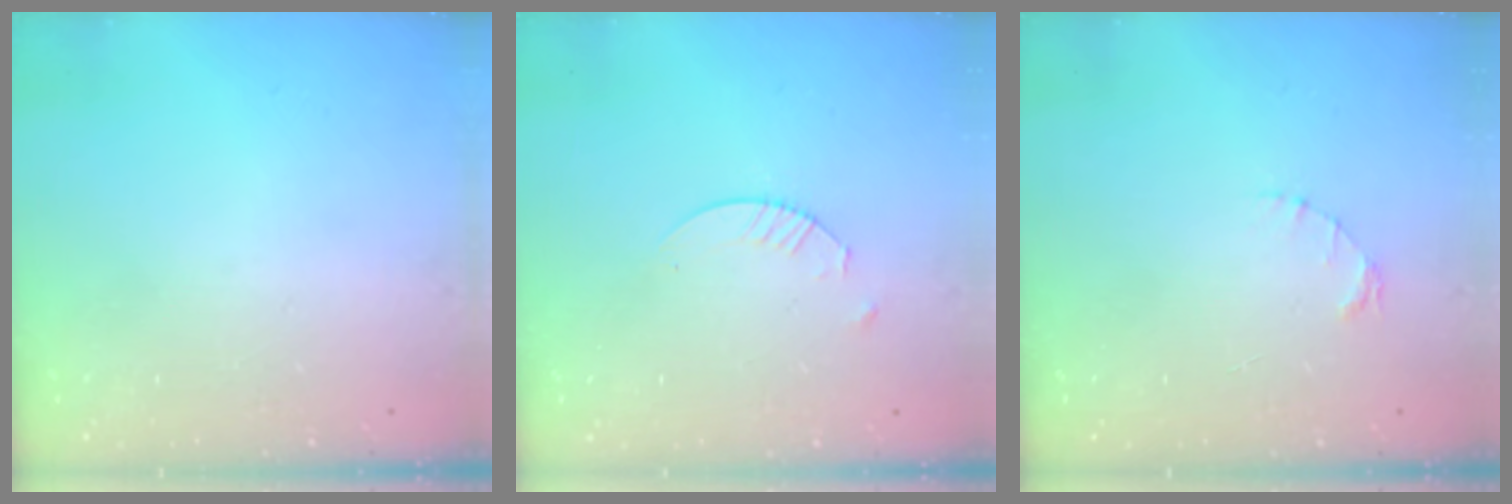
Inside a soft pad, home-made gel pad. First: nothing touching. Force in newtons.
{"total": 2.4, "press": 2.4, "slide": 0.3}
{"total": 1.6, "press": 1.5, "slide": 0.3}